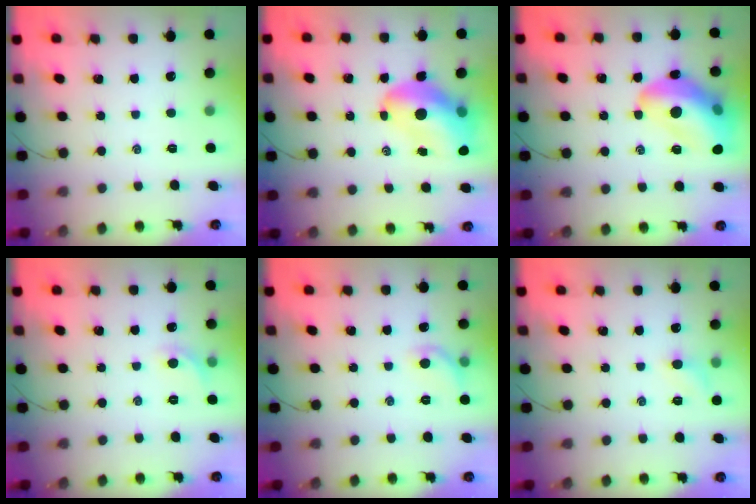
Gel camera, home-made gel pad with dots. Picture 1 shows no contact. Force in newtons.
{"total": 13.8, "press": 13.3, "slide": 3.8}
{"total": 19.1, "press": 18.9, "slide": 2.7}
{"total": 4.8, "press": 4.7, "slide": 1.2}
{"total": 5.9, "press": 5.8, "slide": 1.3}
{"total": 5.7, "press": 5.5, "slide": 1.7}